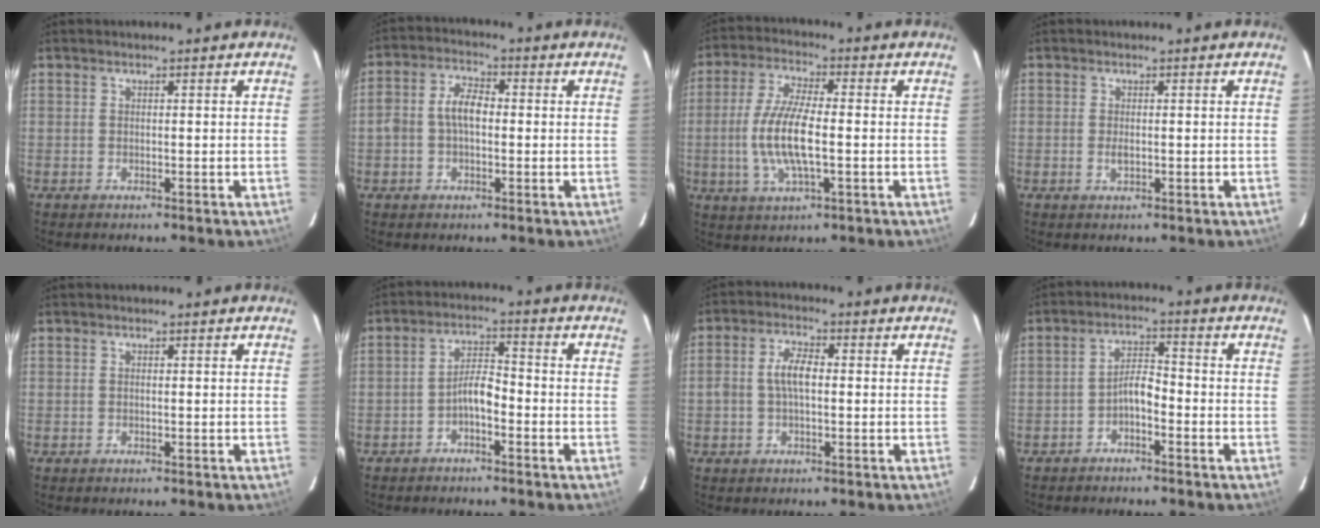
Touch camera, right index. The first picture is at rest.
{"total": 5.9, "force": [-0.3, 3.4, 4.8], "torque": [-0.095, 0.018, -0.007]}
{"total": 10.9, "force": [-1.5, 3.0, 10.4], "torque": [-0.214, -0.004, -0.030]}
{"total": 1.4, "force": [-0.2, 0.7, 1.1], "torque": [-0.022, -0.002, -0.002]}
{"total": 0.0}
{"total": 3.9, "force": [-2.4, 1.3, 2.8], "torque": [-0.057, 0.014, -0.042]}
{"total": 5.1, "force": [0.0, 2.4, 4.5], "torque": [-0.091, 0.011, 0.000]}
{"total": 3.5, "force": [-2.4, 1.2, 2.3], "torque": [-0.050, 0.014, -0.042]}